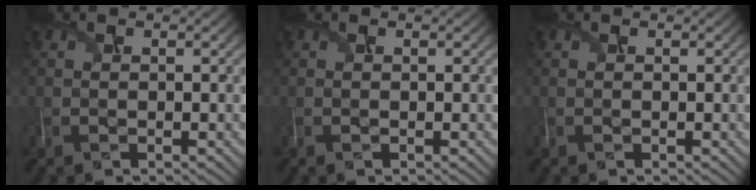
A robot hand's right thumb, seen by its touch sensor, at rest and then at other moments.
{"total": 0.0}
{"total": 0.0}